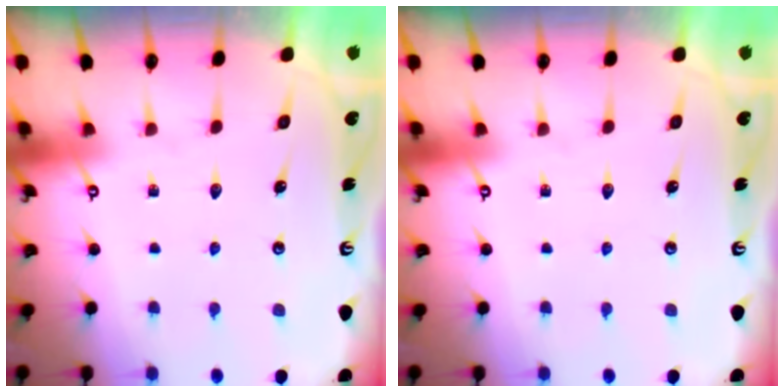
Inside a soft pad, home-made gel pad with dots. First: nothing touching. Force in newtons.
{"total": 0.0}